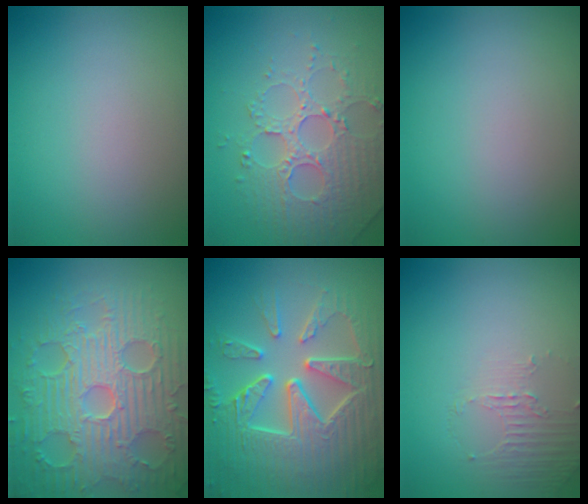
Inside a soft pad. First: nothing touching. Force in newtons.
{"total": 4.2, "press": 4.0, "slide": 1.3}
{"total": 0.0}
{"total": 9.4, "press": 6.8, "slide": 6.4}
{"total": 10.0, "press": 6.7, "slide": 7.4}
{"total": 1.2, "press": 0.4, "slide": 1.1}